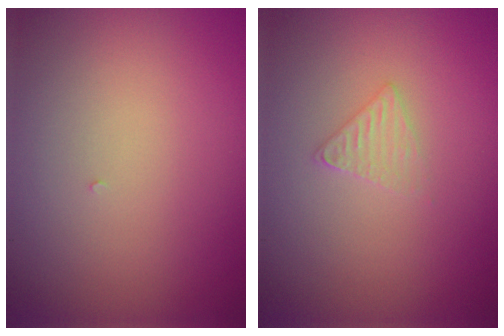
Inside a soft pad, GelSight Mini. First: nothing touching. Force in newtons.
{"total": 1.4, "press": 1.3, "slide": 0.2}